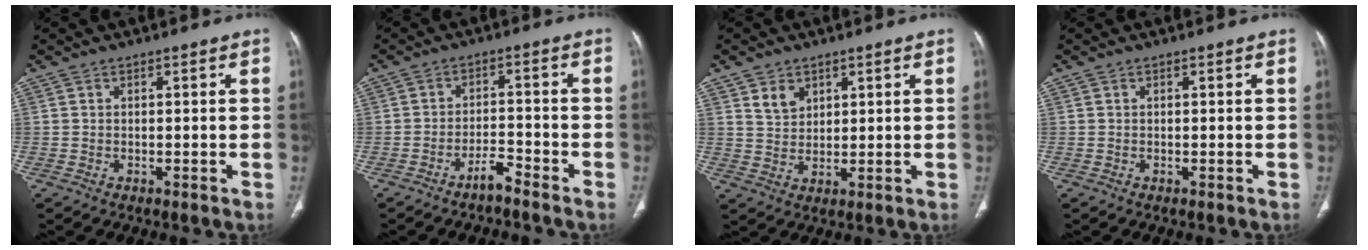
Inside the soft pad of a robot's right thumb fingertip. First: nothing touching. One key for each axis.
{"total": 3.4, "fx": -2.9, "fy": 0.5, "fz": 1.7, "tx": -0.033, "ty": 0.024, "tz": -0.052}
{"total": 4.5, "fx": 2.6, "fy": 3.2, "fz": 1.8, "tx": -0.016, "ty": -0.022, "tz": 0.055}
{"total": 0.0}